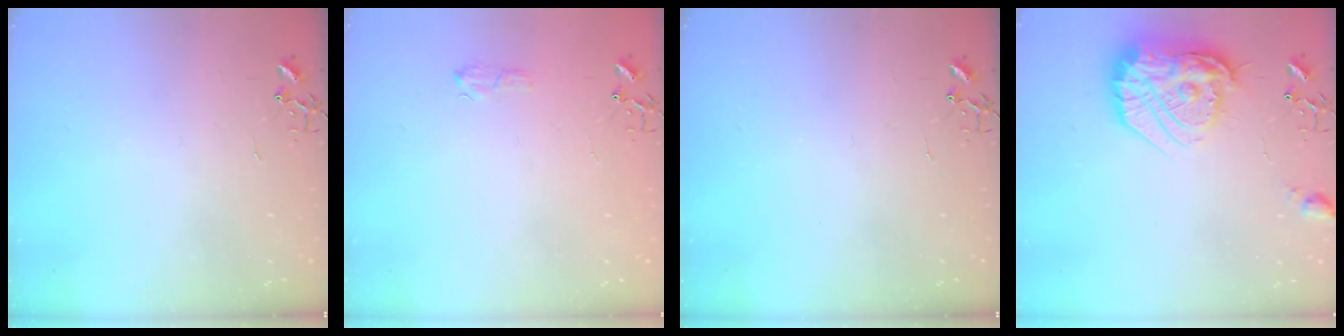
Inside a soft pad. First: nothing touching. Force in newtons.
{"total": 5.5, "press": 5.5, "slide": 0.8}
{"total": 0.0}
{"total": 21.6, "press": 21.5, "slide": 1.7}